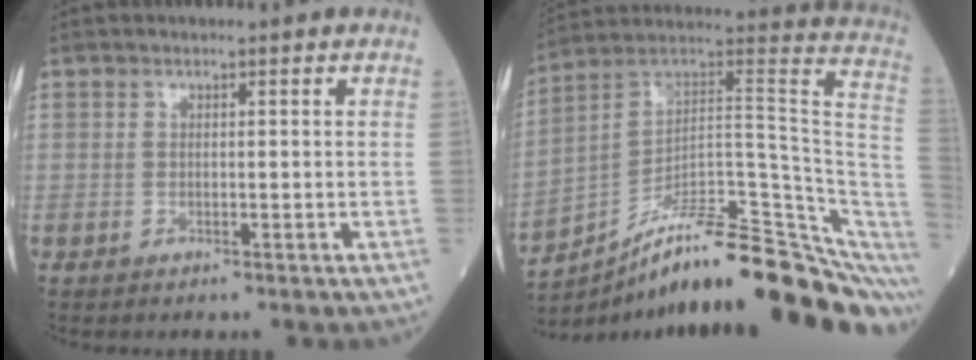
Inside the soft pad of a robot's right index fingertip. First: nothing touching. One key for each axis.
{"total": 25.3, "fx": -18.8, "fy": 3.8, "fz": 16.5, "tx": -0.144, "ty": 0.057, "tz": -0.284}